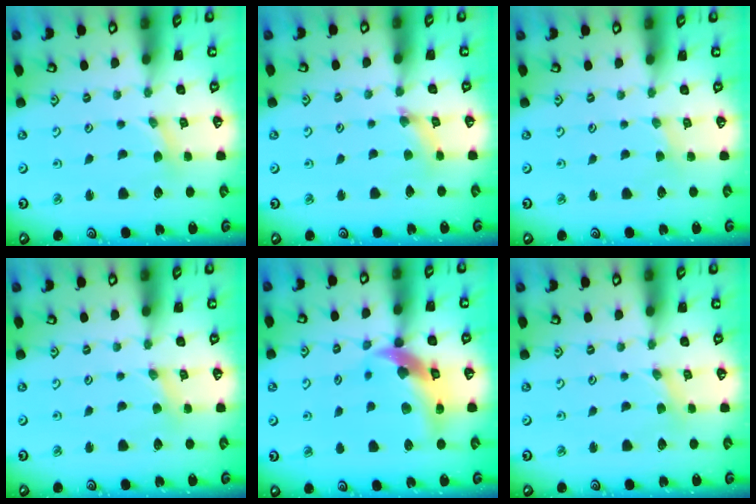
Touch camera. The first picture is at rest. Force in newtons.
{"total": 2.4, "press": 2.4, "slide": 0.2}
{"total": 1.2, "press": 1.2, "slide": 0.3}
{"total": 1.1, "press": 1.1, "slide": 0.2}
{"total": 13.2, "press": 13.1, "slide": 1.5}
{"total": 0.0}